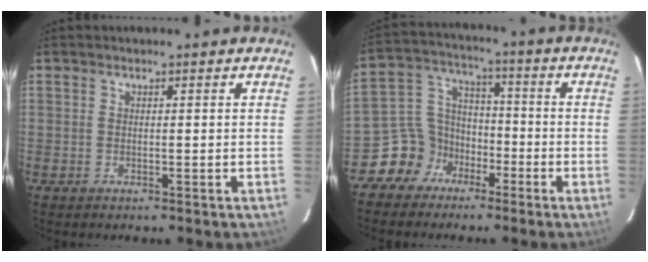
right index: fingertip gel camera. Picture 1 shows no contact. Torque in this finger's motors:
{"motor_torque": [0.23, -0.27, -0.30, -0.20]}